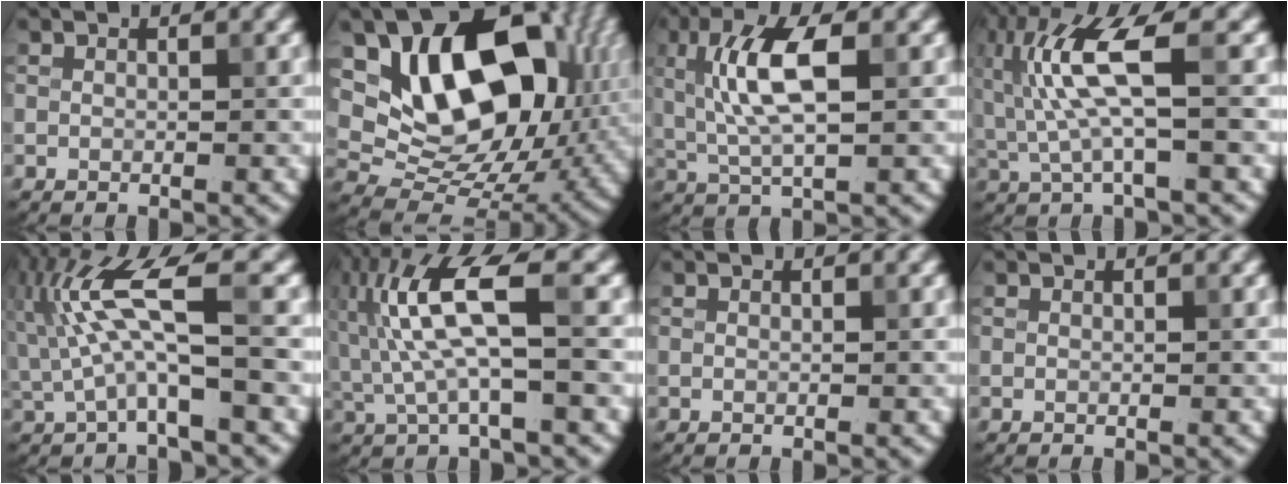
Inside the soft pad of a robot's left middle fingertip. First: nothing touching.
{"total": 15.3, "force": [4.7, 9.8, 10.8], "torque": [-0.178, 0.010, 0.089]}
{"total": 6.2, "force": [1.1, 2.1, 5.7], "torque": [-0.112, 0.010, 0.019]}
{"total": 6.9, "force": [0.9, 1.4, 6.6], "torque": [-0.151, 0.008, 0.019]}
{"total": 6.6, "force": [0.4, 1.2, 6.5], "torque": [-0.139, 0.016, 0.006]}
{"total": 7.5, "force": [1.1, 1.7, 7.3], "torque": [-0.164, 0.014, 0.019]}
{"total": 0.0}
{"total": 0.0}